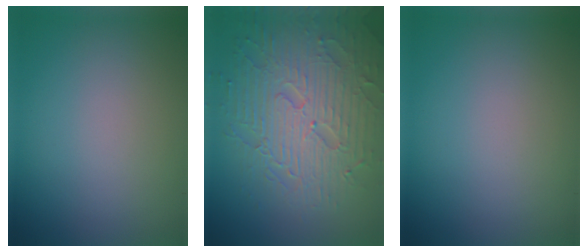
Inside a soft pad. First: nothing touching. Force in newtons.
{"total": 8.2, "press": 6.1, "slide": 5.5}
{"total": 0.0}